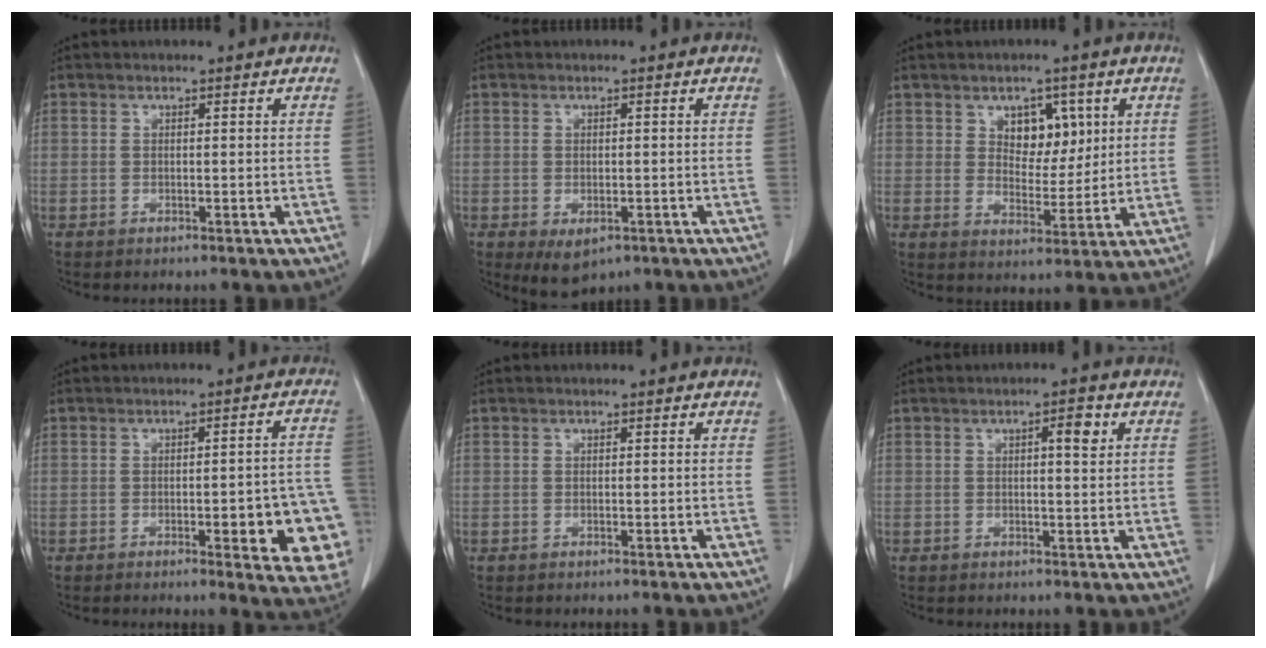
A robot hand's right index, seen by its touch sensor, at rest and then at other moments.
{"total": 4.3, "force": [-2.0, 2.5, 2.9], "torque": [-0.045, -0.007, -0.019]}
{"total": 6.2, "force": [2.5, 4.0, 4.1], "torque": [-0.054, 0.005, 0.044]}
{"total": 12.1, "force": [-3.9, 2.6, 11.1], "torque": [-0.071, 0.014, -0.040]}
{"total": 0.0}
{"total": 2.8, "force": [1.1, 0.6, 2.5], "torque": [-0.040, 0.001, 0.015]}